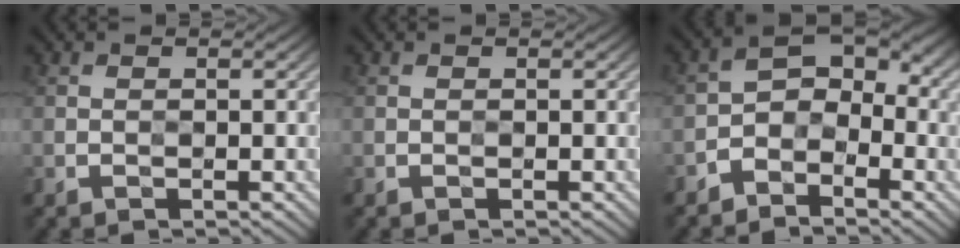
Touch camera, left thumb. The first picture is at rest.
{"total": 0.0}
{"total": 4.9, "force": [-3.1, 2.8, 2.5], "torque": [-0.030, 0.004, -0.072]}